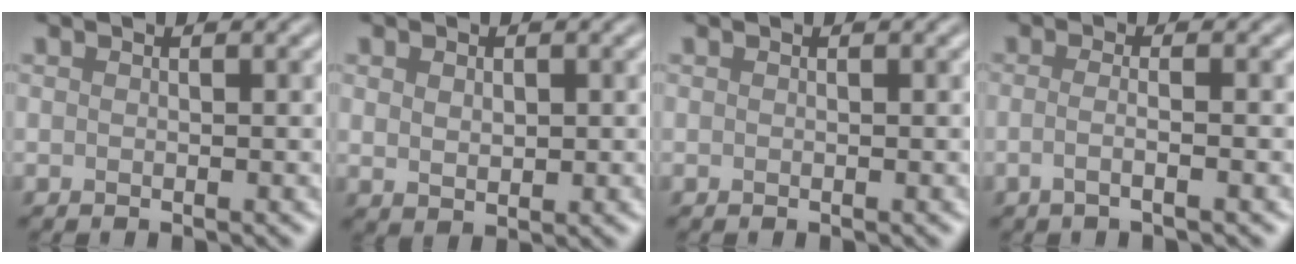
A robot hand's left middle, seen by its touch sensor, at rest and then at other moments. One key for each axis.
{"total": 1.7, "fx": 0.5, "fy": 1.2, "fz": 1.1, "tx": -0.021, "ty": -0.002, "tz": 0.013}
{"total": 0.0}
{"total": 2.4, "fx": -0.5, "fy": 1.0, "fz": 2.2, "tx": -0.022, "ty": -0.005, "tz": -0.021}